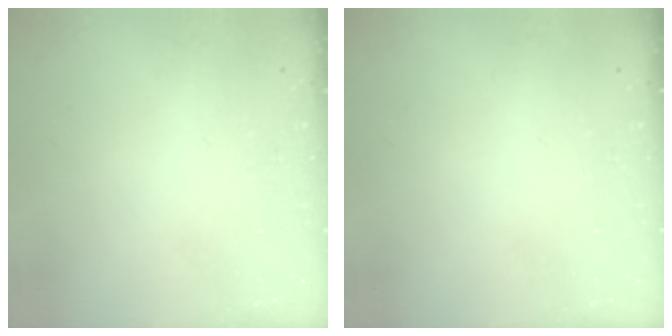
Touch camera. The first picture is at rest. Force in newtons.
{"total": 0.0}